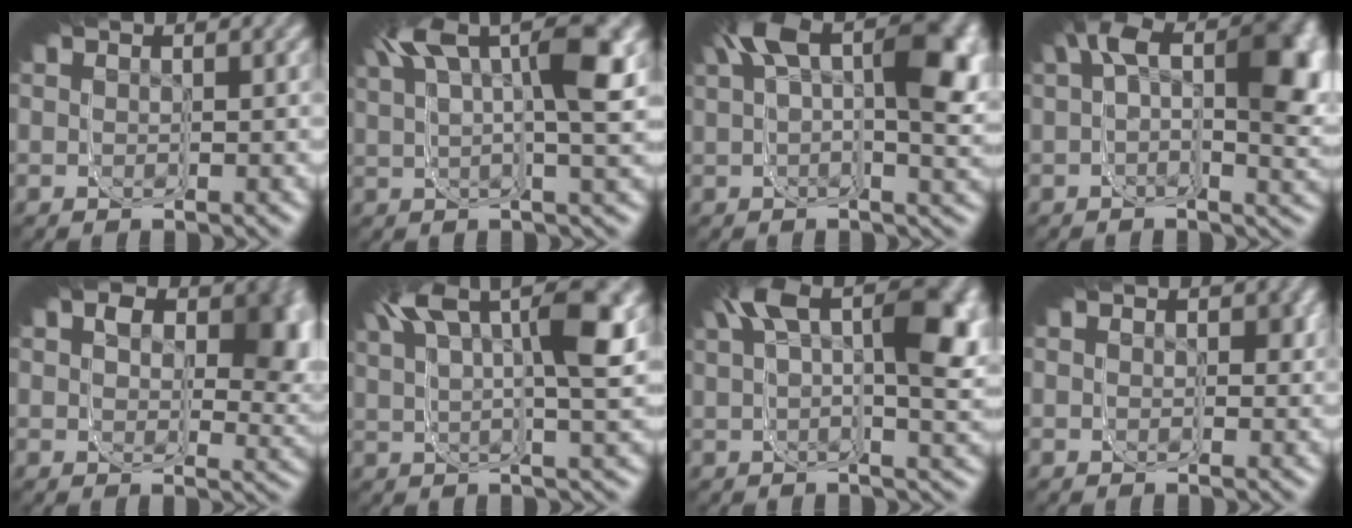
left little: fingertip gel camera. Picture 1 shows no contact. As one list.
[{"total": 9.2, "force": [3.0, 4.2, 7.6], "torque": [-0.122, 0.041, 0.027]}, {"total": 6.5, "force": [1.3, 2.6, 5.8], "torque": [-0.083, 0.023, 0.017]}, {"total": 6.4, "force": [-0.2, 2.7, 5.9], "torque": [-0.074, 0.011, -0.004]}, {"total": 10.1, "force": [1.8, 7.2, 6.9], "torque": [-0.091, 0.009, 0.016]}, {"total": 10.2, "force": [3.4, 4.8, 8.4], "torque": [-0.139, 0.041, 0.032]}, {"total": 7.1, "force": [1.8, 2.9, 6.2], "torque": [-0.094, 0.028, 0.021]}, {"total": 0.5, "force": [-0.1, 0.5, 0.1], "torque": [-0.002, -0.005, 0.001]}]